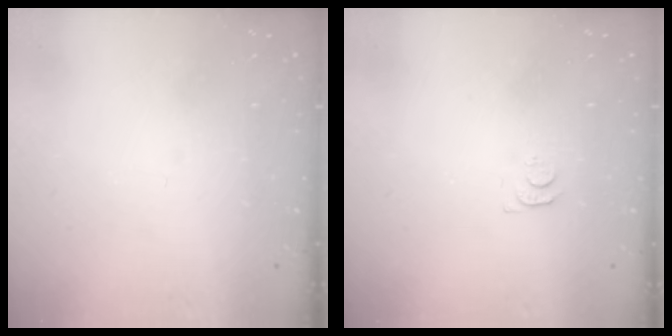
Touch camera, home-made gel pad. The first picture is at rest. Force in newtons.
{"total": 3.4, "press": 3.4, "slide": 0.5}